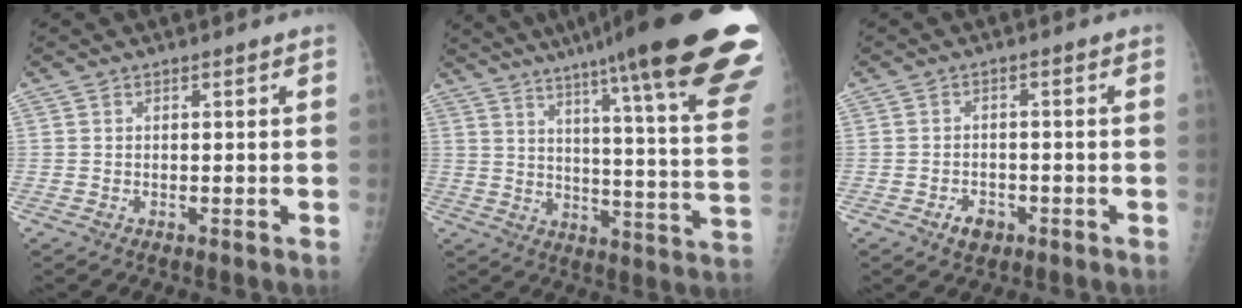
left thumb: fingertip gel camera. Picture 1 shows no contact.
{"total": 32.0, "force": [22.2, 2.9, 22.9], "torque": [-0.244, -0.088, 0.295]}
{"total": 3.5, "force": [-1.8, 2.4, 1.7], "torque": [-0.017, 0.010, -0.026]}